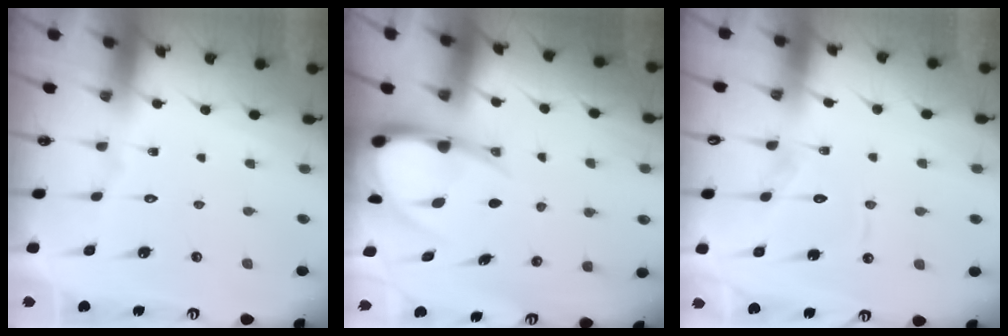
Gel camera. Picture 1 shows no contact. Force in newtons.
{"total": 11.4, "press": 11.3, "slide": 1.4}
{"total": 7.9, "press": 7.8, "slide": 0.6}